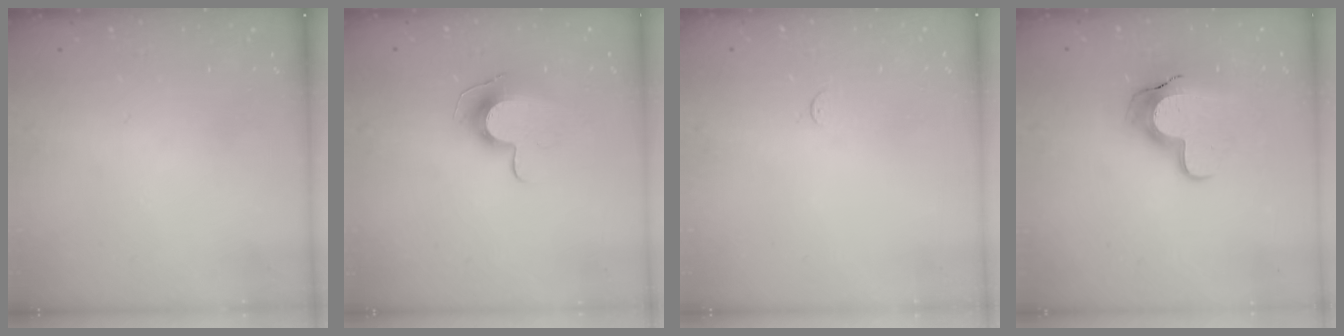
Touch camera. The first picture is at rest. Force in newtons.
{"total": 11.2, "press": 11.1, "slide": 0.5}
{"total": 2.7, "press": 2.7, "slide": 0.4}
{"total": 13.7, "press": 13.6, "slide": 1.0}